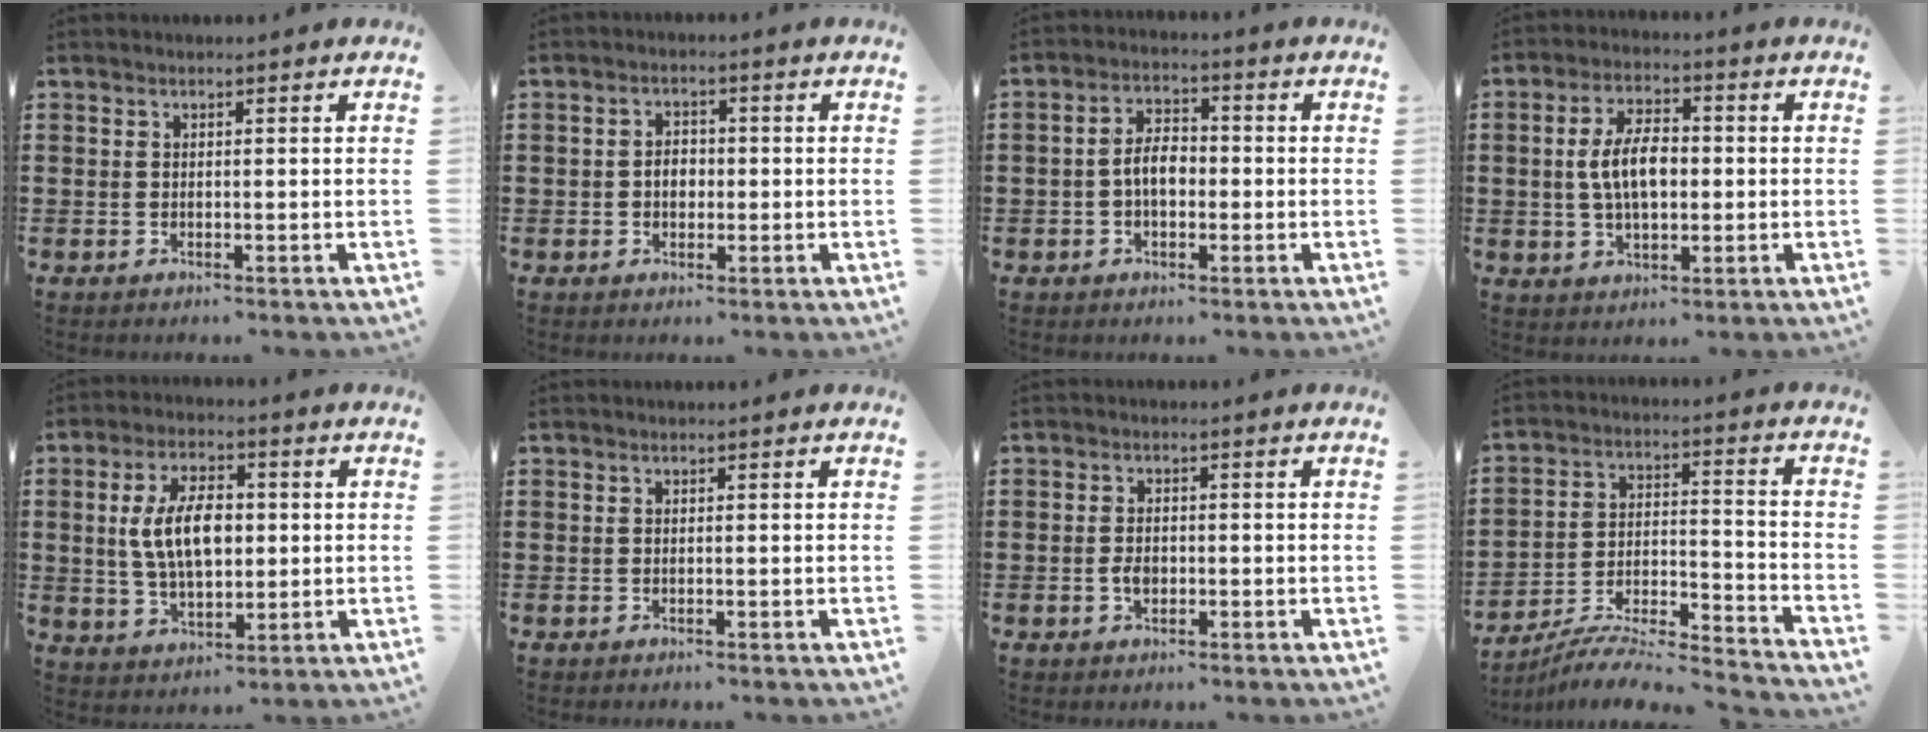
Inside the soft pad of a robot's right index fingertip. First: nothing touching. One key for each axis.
{"total": 2.7, "fx": -0.3, "fy": 1.9, "fz": 1.9, "tx": -0.038, "ty": 0.006, "tz": -0.009}
{"total": 4.8, "fx": -0.8, "fy": 2.7, "fz": 3.9, "tx": -0.079, "ty": 0.007, "tz": -0.018}
{"total": 7.6, "fx": 0.0, "fy": 3.8, "fz": 6.5, "tx": -0.129, "ty": 0.006, "tz": -0.006}
{"total": 9.2, "fx": 0.8, "fy": 4.9, "fz": 7.8, "tx": -0.148, "ty": 0.005, "tz": 0.007}
{"total": 0.0}
{"total": 2.3, "fx": -0.5, "fy": 1.3, "fz": 1.8, "tx": -0.035, "ty": 0.001, "tz": -0.009}
{"total": 6.6, "fx": -6.2, "fy": 0.6, "fz": 2.3, "tx": -0.044, "ty": -0.008, "tz": -0.125}